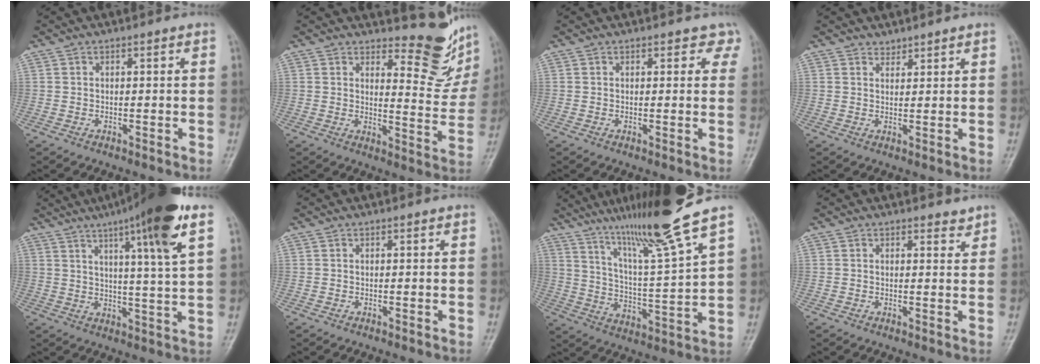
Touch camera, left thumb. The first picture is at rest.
{"total": 10.7, "force": [9.4, 3.6, 3.6], "torque": [-0.017, -0.098, 0.110]}
{"total": 2.7, "force": [1.8, 1.8, 1.1], "torque": [0.021, -0.005, 0.012]}
{"total": 1.9, "force": [1.7, 0.8, 0.0], "torque": [0.017, -0.014, 0.025]}
{"total": 16.2, "force": [8.6, 1.1, 13.6], "torque": [-0.209, -0.024, 0.126]}
{"total": 0.0}
{"total": 16.5, "force": [12.5, -0.8, 10.8], "torque": [-0.173, -0.068, 0.218]}
{"total": 1.9, "force": [1.6, 0.8, 0.6], "torque": [0.004, -0.011, 0.017]}